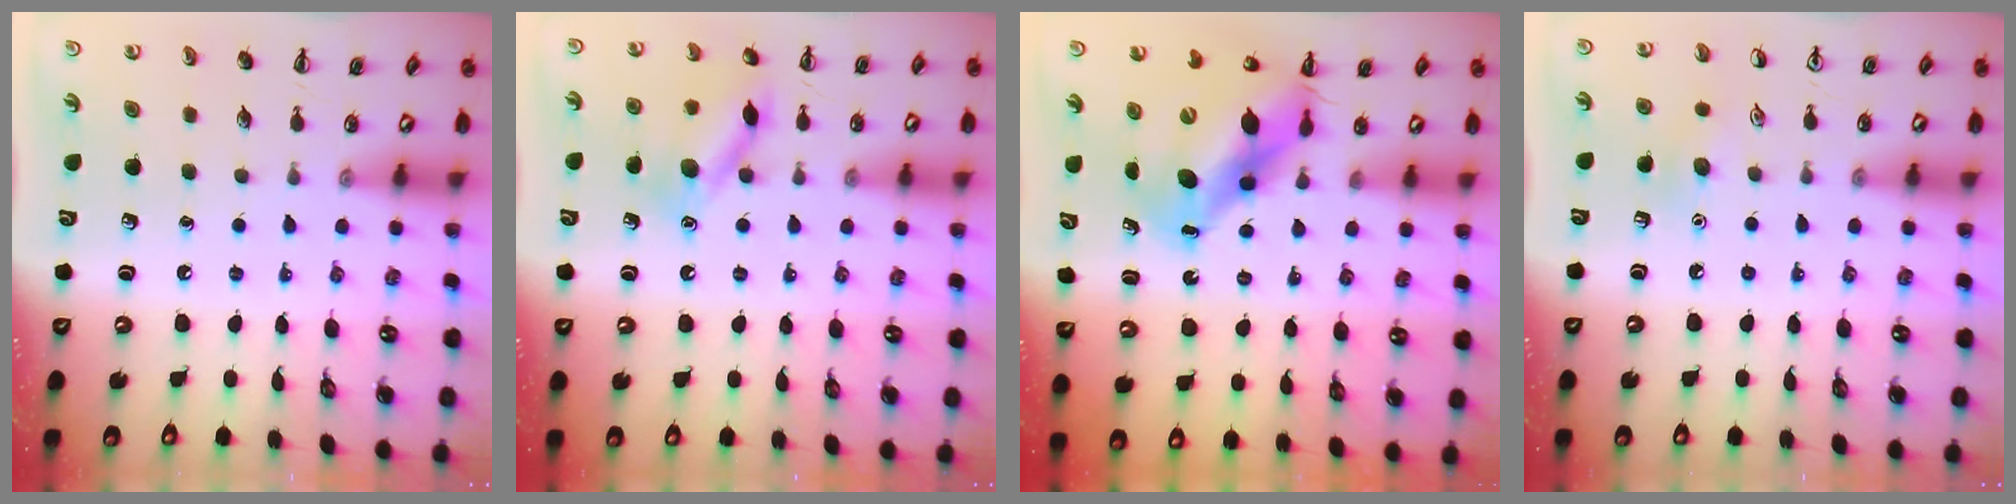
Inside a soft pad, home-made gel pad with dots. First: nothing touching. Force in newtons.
{"total": 13.0, "press": 13.0, "slide": 0.8}
{"total": 11.6, "press": 11.3, "slide": 2.7}
{"total": 7.3, "press": 7.0, "slide": 2.0}